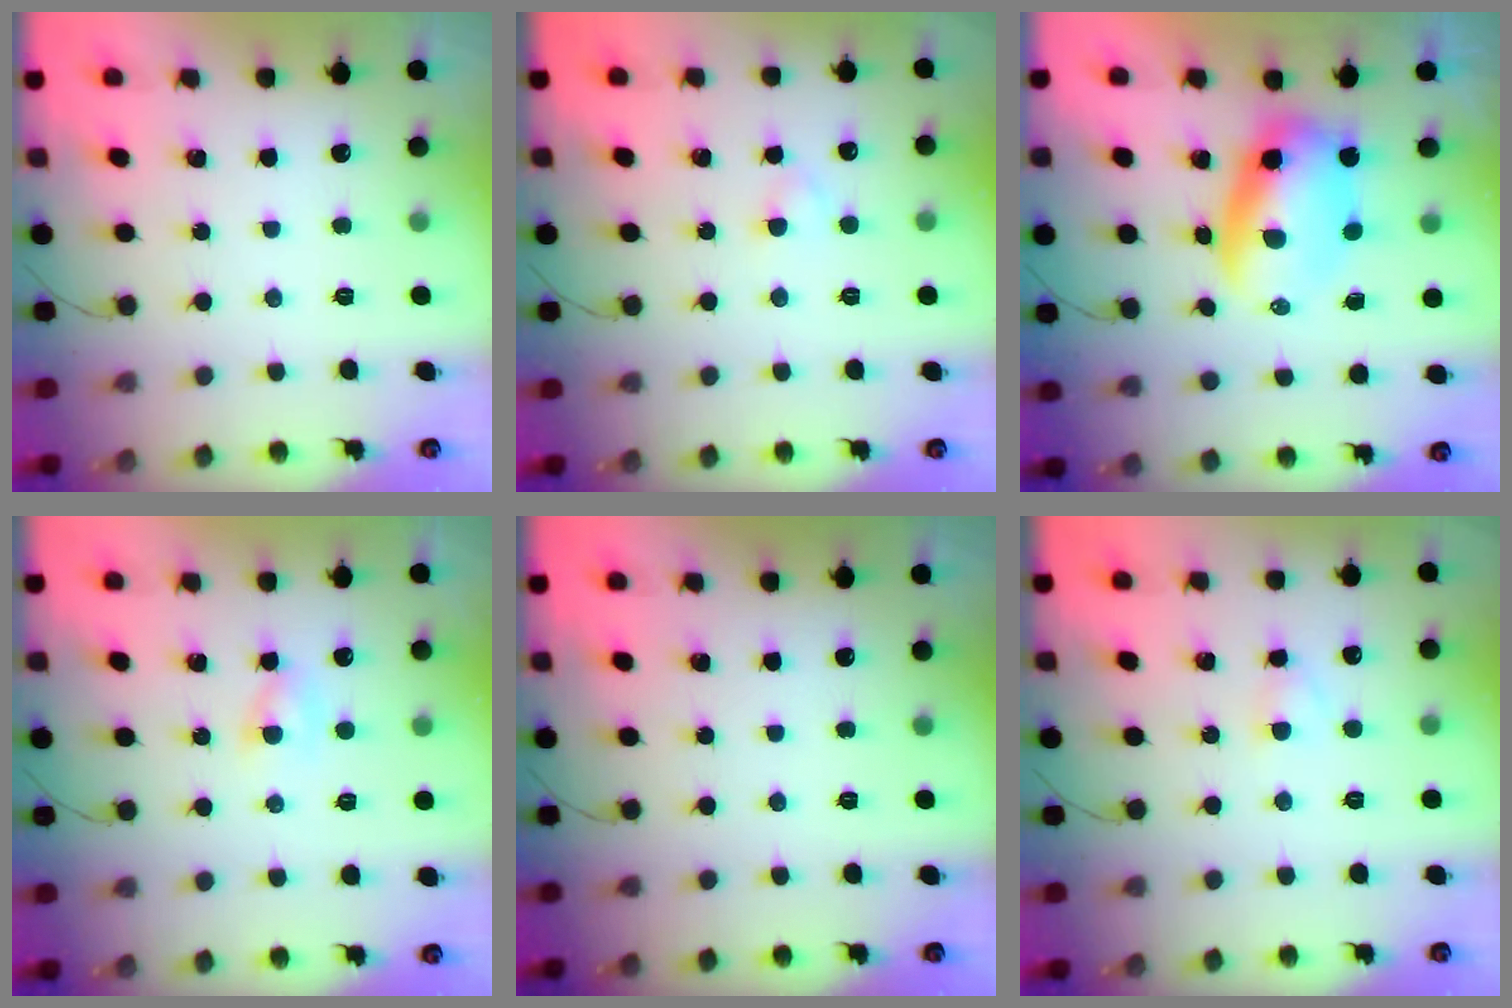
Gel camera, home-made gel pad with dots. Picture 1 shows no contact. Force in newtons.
{"total": 2.1, "press": 1.9, "slide": 1.0}
{"total": 7.9, "press": 7.6, "slide": 2.4}
{"total": 2.0, "press": 1.8, "slide": 0.8}
{"total": 0.0}
{"total": 2.3, "press": 2.1, "slide": 1.0}